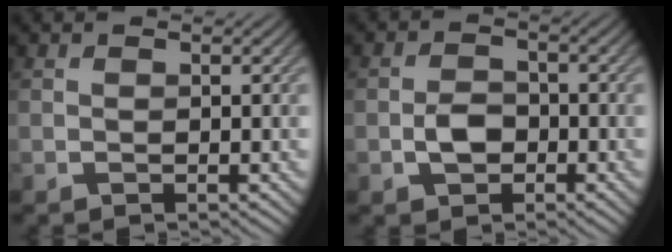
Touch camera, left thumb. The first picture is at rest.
{"total": 3.2, "force": [-1.2, 2.2, 1.9], "torque": [-0.037, 0.001, -0.026]}